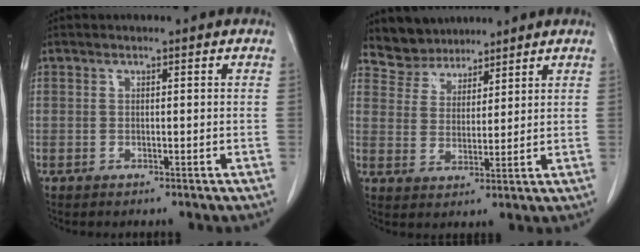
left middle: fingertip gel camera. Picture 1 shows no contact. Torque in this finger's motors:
{"motor_torque": [0.58, -0.63, 0.00, 0.00]}